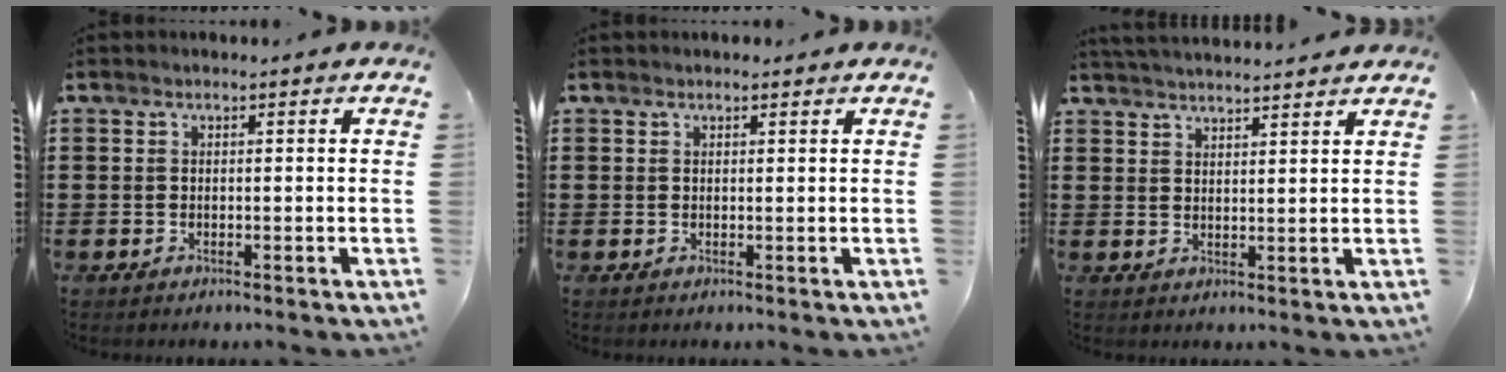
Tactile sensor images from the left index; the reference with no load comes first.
{"total": 0.7, "force": [0.6, 0.1, 0.3], "torque": [-0.007, 0.002, 0.012]}
{"total": 2.9, "force": [2.9, -0.4, 0.3], "torque": [-0.014, -0.008, 0.053]}